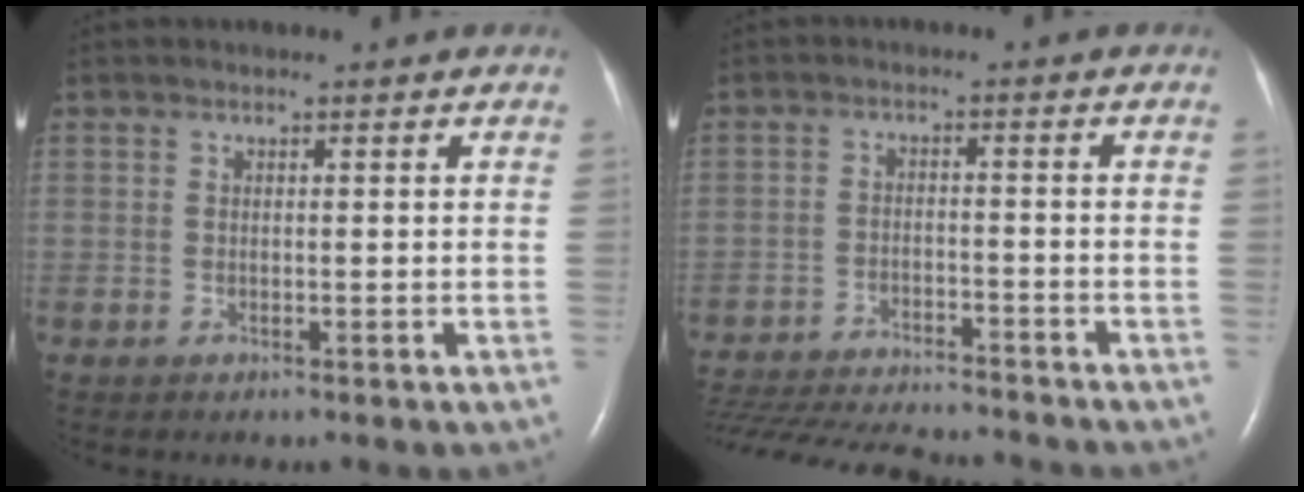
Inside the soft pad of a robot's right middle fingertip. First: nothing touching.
{"total": 19.2, "force": [-17.4, 3.0, 7.5], "torque": [-0.190, -0.036, -0.260]}